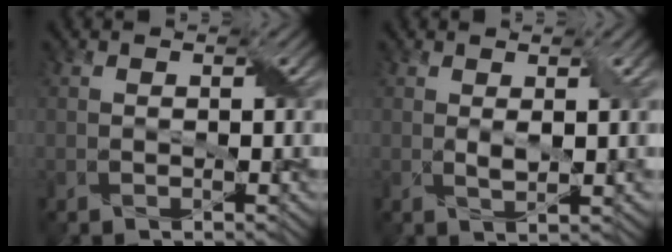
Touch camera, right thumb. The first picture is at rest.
{"total": 3.0, "force": [1.0, 0.6, 2.7], "torque": [-0.053, 0.001, 0.020]}